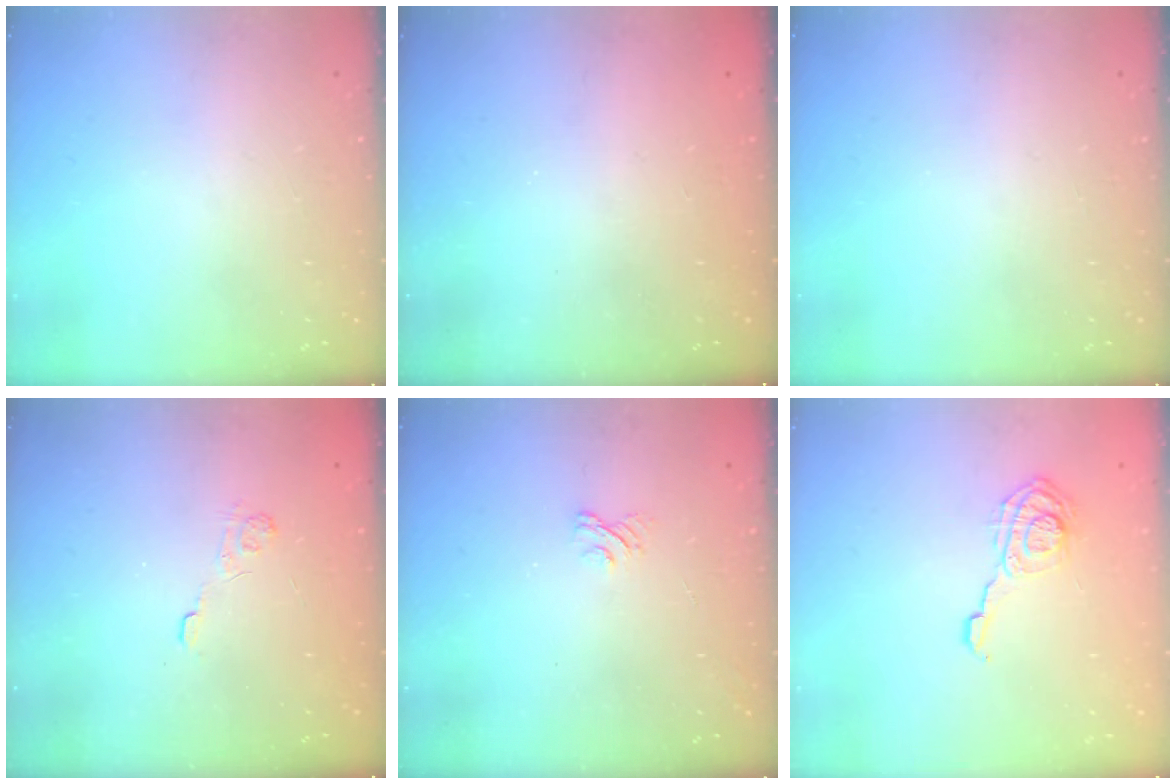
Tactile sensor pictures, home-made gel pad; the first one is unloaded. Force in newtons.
{"total": 2.3, "press": 2.2, "slide": 0.8}
{"total": 0.0}
{"total": 2.9, "press": 2.4, "slide": 1.5}
{"total": 2.9, "press": 2.6, "slide": 1.2}
{"total": 9.1, "press": 9.1, "slide": 0.2}